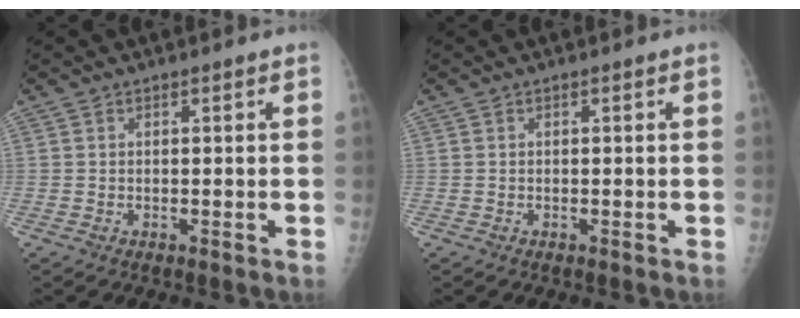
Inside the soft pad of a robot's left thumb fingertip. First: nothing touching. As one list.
[{"total": 0.0}]